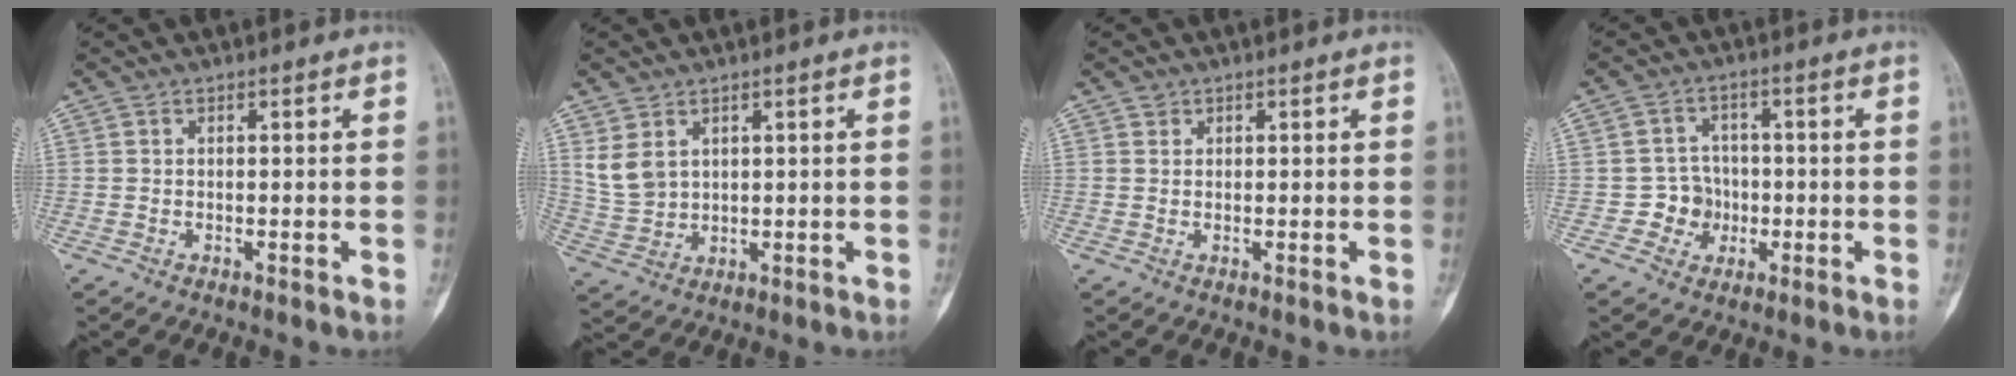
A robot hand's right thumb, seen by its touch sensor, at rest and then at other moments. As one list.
[{"total": 5.6, "force": [2.5, 4.0, 3.1], "torque": [-0.056, -0.009, 0.065]}, {"total": 0.8, "force": [0.5, 0.6, 0.1], "torque": [0.005, -0.001, 0.006]}, {"total": 5.0, "force": [-1.3, 4.8, 0.9], "torque": [0.022, 0.016, -0.025]}]